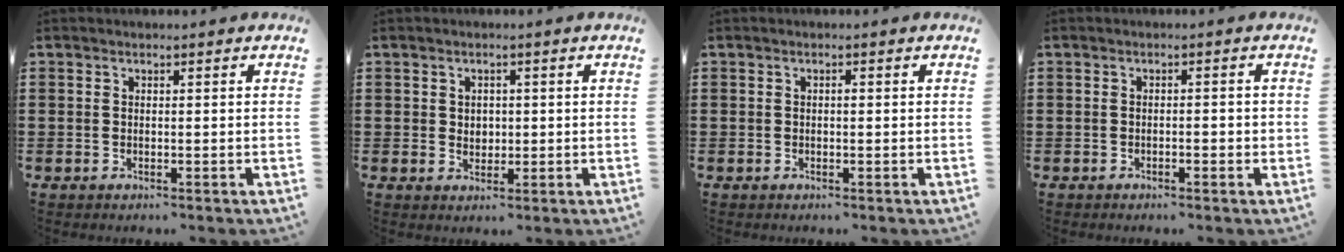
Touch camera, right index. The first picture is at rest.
{"total": 1.8, "force": [0.4, 1.6, 0.7], "torque": [-0.018, 0.009, 0.006]}
{"total": 0.5, "force": [-0.1, 0.2, 0.5], "torque": [-0.011, -0.002, -0.001]}
{"total": 1.0, "force": [-0.5, 0.3, 0.8], "torque": [-0.016, -0.001, -0.010]}